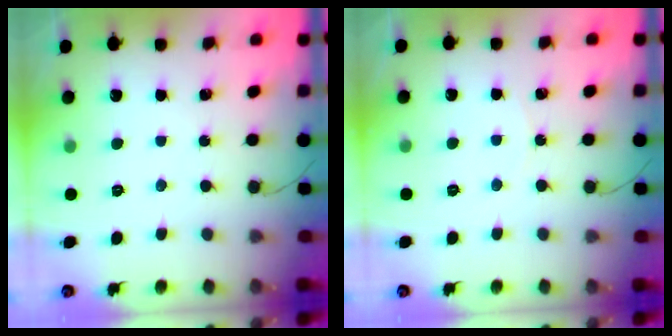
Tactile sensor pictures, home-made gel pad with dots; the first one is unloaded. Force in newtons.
{"total": 3.9, "press": 3.1, "slide": 2.3}